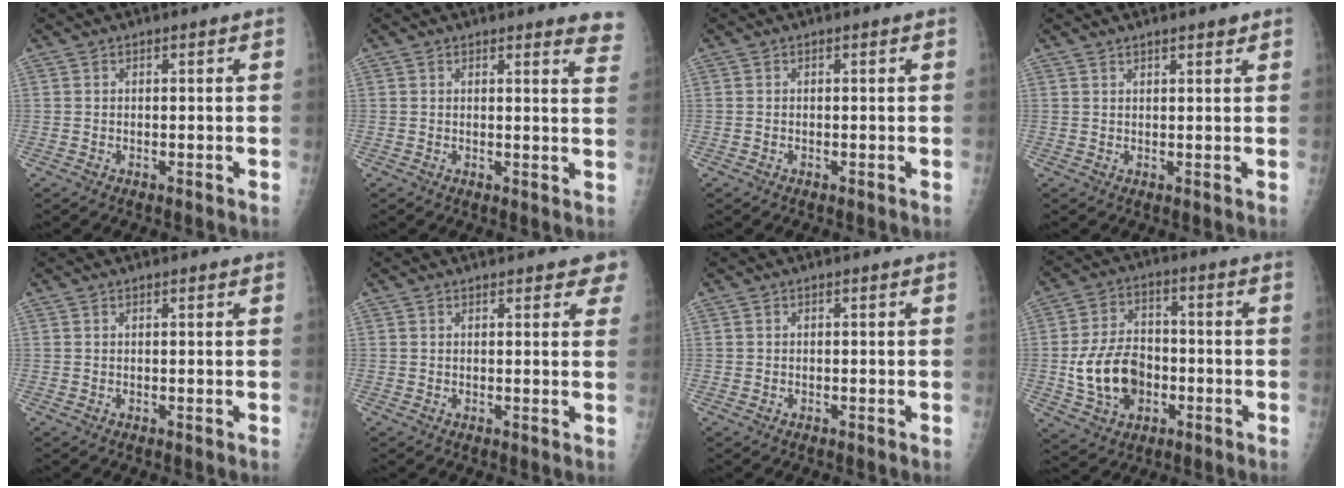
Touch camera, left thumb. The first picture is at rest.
{"total": 5.6, "force": [5.3, 0.9, 1.5], "torque": [0.005, -0.033, 0.030]}
{"total": 0.0}
{"total": 2.1, "force": [1.7, 0.5, 1.2], "torque": [-0.011, -0.007, 0.023]}
{"total": 0.8, "force": [0.6, 0.1, 0.6], "torque": [-0.006, 0.000, 0.008]}
{"total": 5.1, "force": [3.9, 1.6, 2.8], "torque": [-0.002, -0.007, 0.038]}
{"total": 0.0}
{"total": 12.6, "force": [-2.6, 9.2, 8.3], "torque": [-0.128, 0.019, -0.041]}